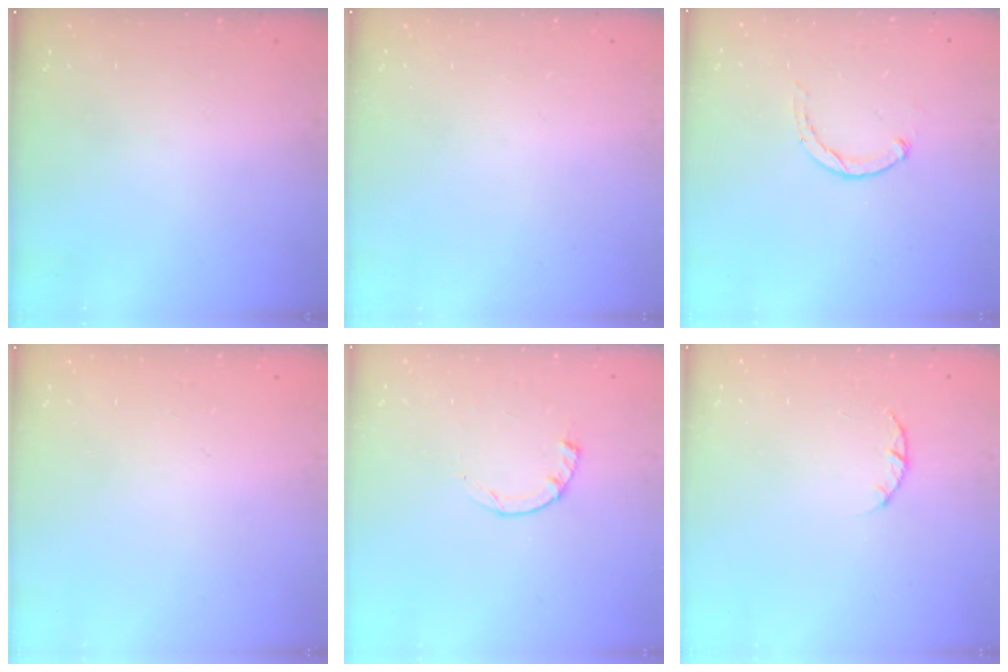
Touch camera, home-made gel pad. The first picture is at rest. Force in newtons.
{"total": 0.0}
{"total": 0.6, "press": 0.6, "slide": 0.2}
{"total": 2.6, "press": 2.6, "slide": 0.2}
{"total": 2.3, "press": 2.3, "slide": 0.4}
{"total": 1.4, "press": 1.3, "slide": 0.3}